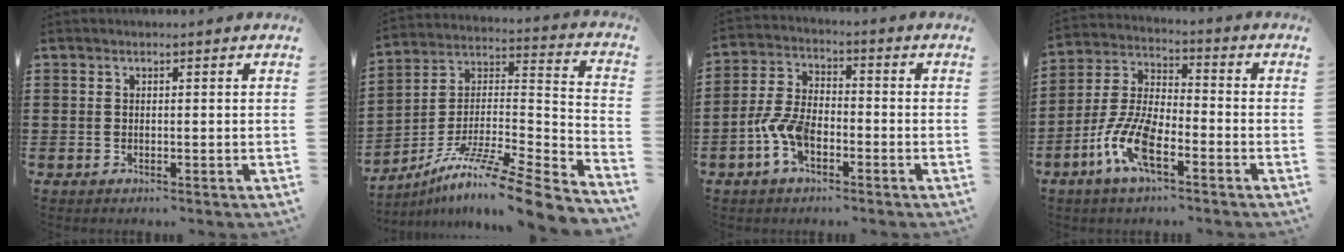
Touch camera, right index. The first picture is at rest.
{"total": 9.9, "force": [-7.8, 0.3, 6.1], "torque": [-0.107, -0.003, -0.152]}
{"total": 7.1, "force": [-3.1, 3.7, 5.2], "torque": [-0.137, -0.003, -0.066]}
{"total": 9.3, "force": [-4.6, 3.4, 7.4], "torque": [-0.184, -0.008, -0.091]}